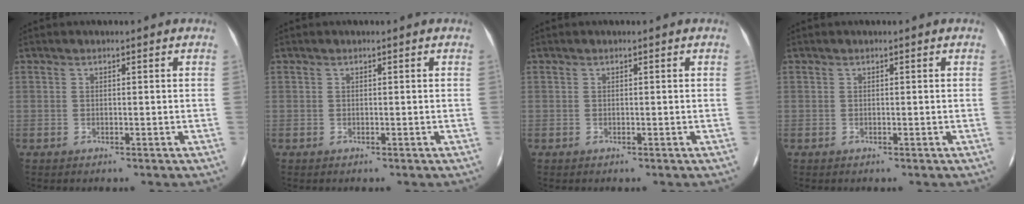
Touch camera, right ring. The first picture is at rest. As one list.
[{"total": 0.0}, {"total": 0.0}, {"total": 0.0}]